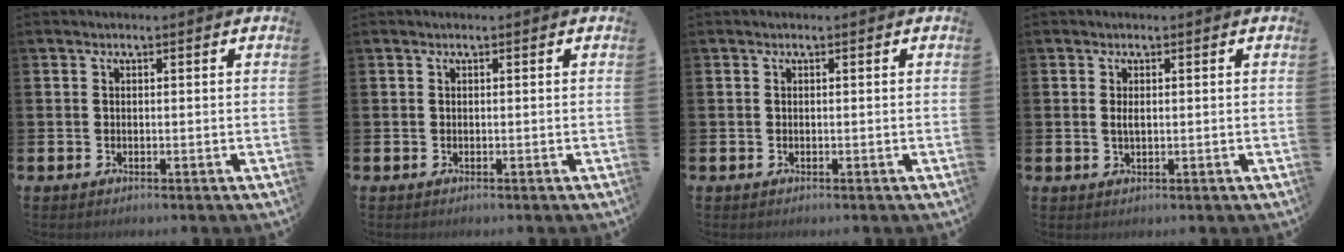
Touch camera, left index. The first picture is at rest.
{"total": 0.0}
{"total": 0.0}
{"total": 1.0, "force": [0.2, 0.4, 0.9], "torque": [-0.005, -0.002, 0.000]}